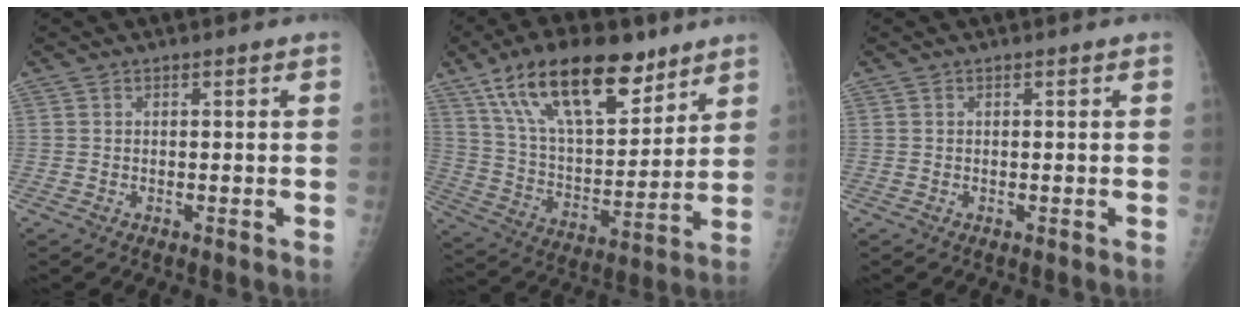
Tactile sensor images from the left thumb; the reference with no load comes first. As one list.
[{"total": 22.1, "force": [13.7, 9.6, 14.4], "torque": [-0.213, -0.045, 0.247]}, {"total": 0.0}]